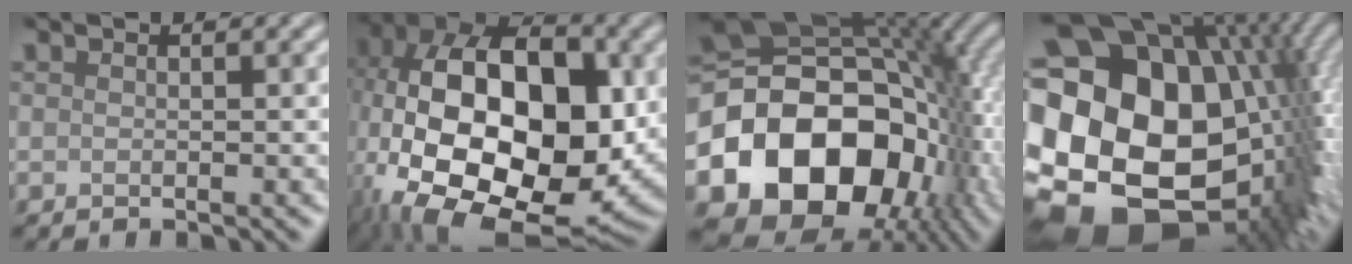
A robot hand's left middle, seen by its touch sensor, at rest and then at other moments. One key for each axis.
{"total": 20.1, "fx": -2.7, "fy": 12.1, "fz": 15.9, "tx": -0.302, "ty": 0.002, "tz": -0.040}
{"total": 18.6, "fx": -4.4, "fy": 13.9, "fz": 11.6, "tx": -0.196, "ty": -0.026, "tz": -0.062}
{"total": 24.0, "fx": -0.9, "fy": 18.0, "fz": 15.8, "tx": -0.297, "ty": -0.012, "tz": -0.035}